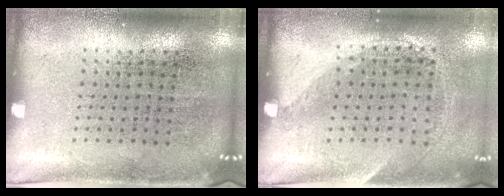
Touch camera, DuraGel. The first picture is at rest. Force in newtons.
{"total": 1.4, "press": 0.9, "slide": 1.0}